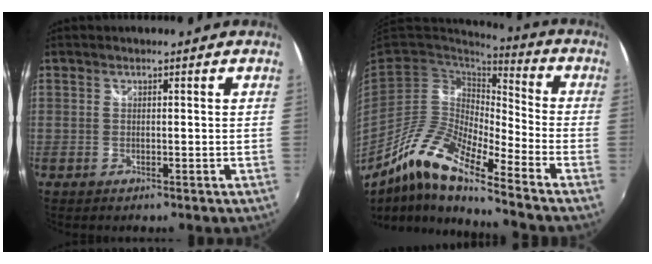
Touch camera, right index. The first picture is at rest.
{"total": 14.8, "force": [-9.9, 2.7, 10.6], "torque": [-0.194, -0.011, -0.202]}